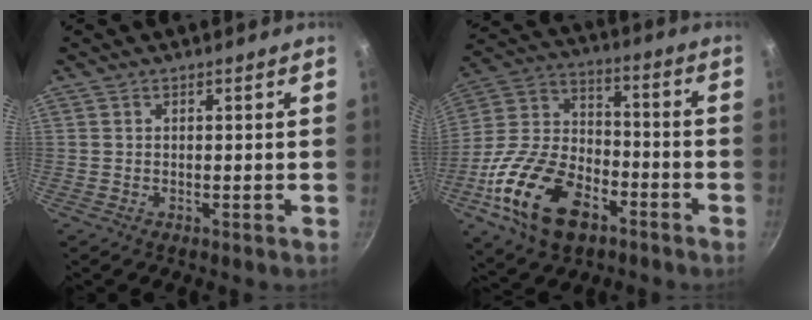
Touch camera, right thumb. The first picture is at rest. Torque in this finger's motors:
{"motor_torque": [2.76, 2.25, 1.46, -1.31, 0.65]}